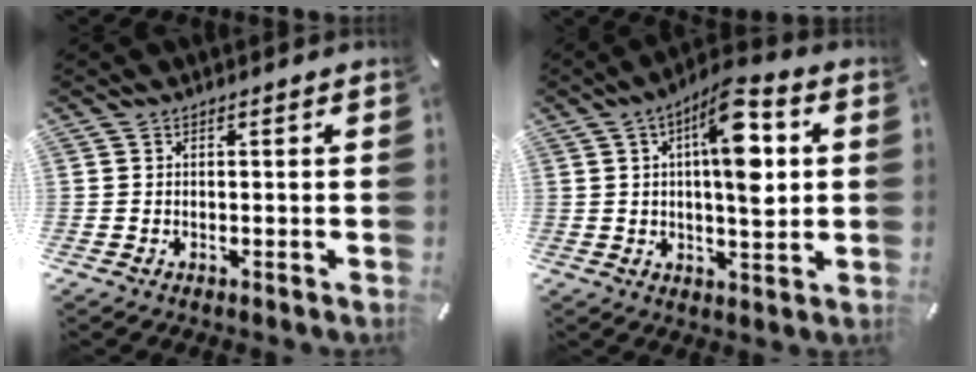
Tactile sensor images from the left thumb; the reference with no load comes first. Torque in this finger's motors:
{"motor_torque": [0.69, 0.62, 0.43, 0.00, 0.15]}